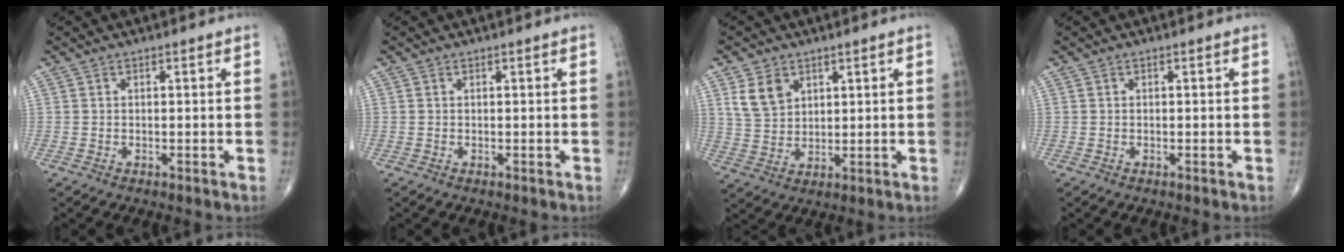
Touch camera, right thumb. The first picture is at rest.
{"total": 0.0}
{"total": 6.4, "force": [3.2, 4.5, 3.3], "torque": [-0.049, -0.014, 0.070]}
{"total": 0.0}